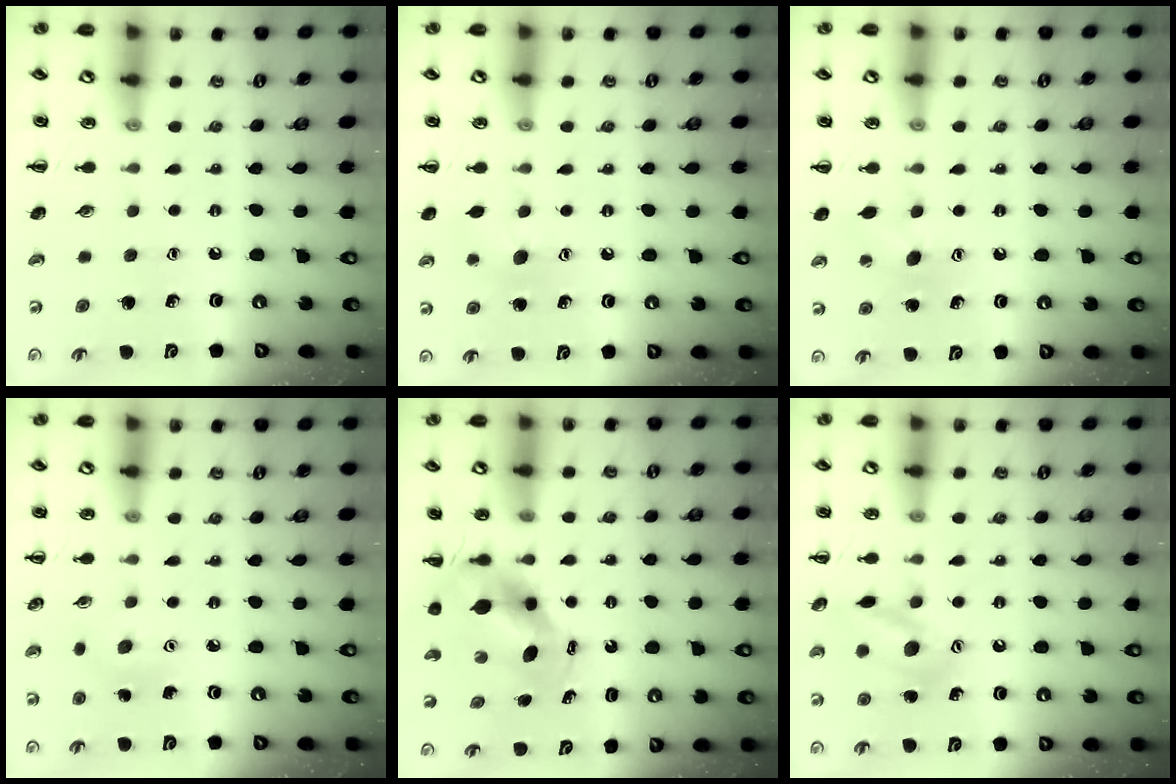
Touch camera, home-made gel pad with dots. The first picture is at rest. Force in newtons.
{"total": 6.5, "press": 6.4, "slide": 1.2}
{"total": 6.8, "press": 6.6, "slide": 1.6}
{"total": 3.2, "press": 3.1, "slide": 1.0}
{"total": 5.5, "press": 5.3, "slide": 1.6}
{"total": 13.7, "press": 13.7, "slide": 1.0}